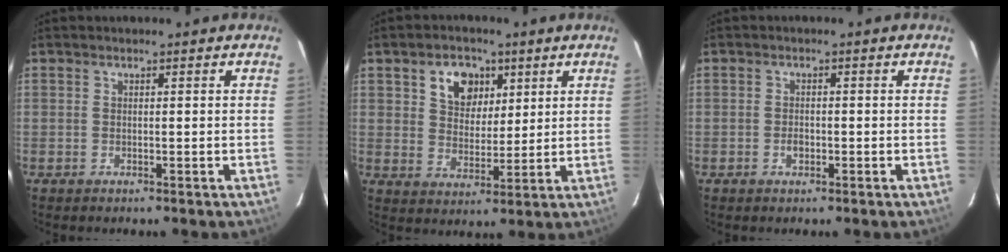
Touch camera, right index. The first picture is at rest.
{"total": 7.8, "force": [3.6, 5.6, 4.1], "torque": [-0.068, 0.015, 0.067]}
{"total": 1.7, "force": [-0.6, 1.2, 1.0], "torque": [-0.018, 0.003, -0.010]}